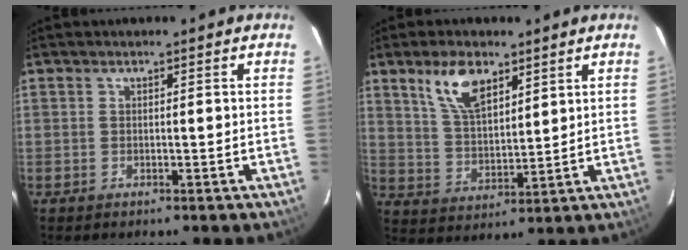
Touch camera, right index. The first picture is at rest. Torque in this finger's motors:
{"motor_torque": [0.85, 0.82, 0.39, 0.07]}